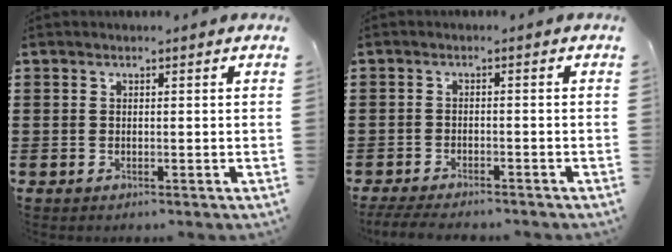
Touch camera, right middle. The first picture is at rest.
{"total": 2.5, "force": [-2.4, 0.2, 0.7], "torque": [-0.020, -0.002, -0.052]}